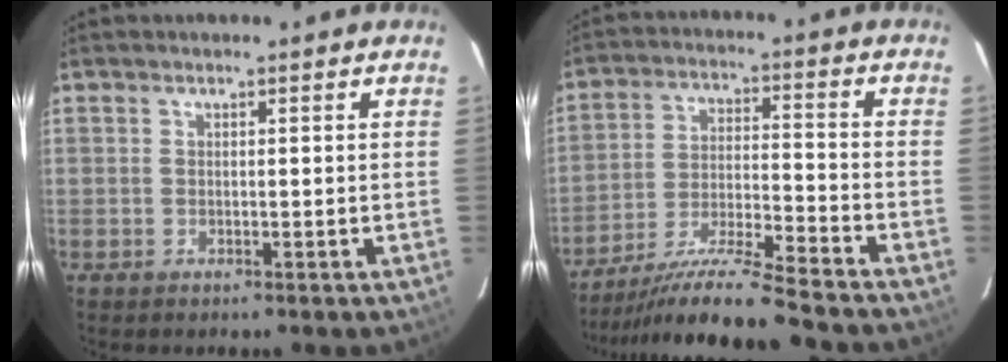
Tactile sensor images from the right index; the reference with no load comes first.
{"total": 15.7, "force": [-14.1, -1.3, 6.7], "torque": [-0.139, -0.025, -0.245]}